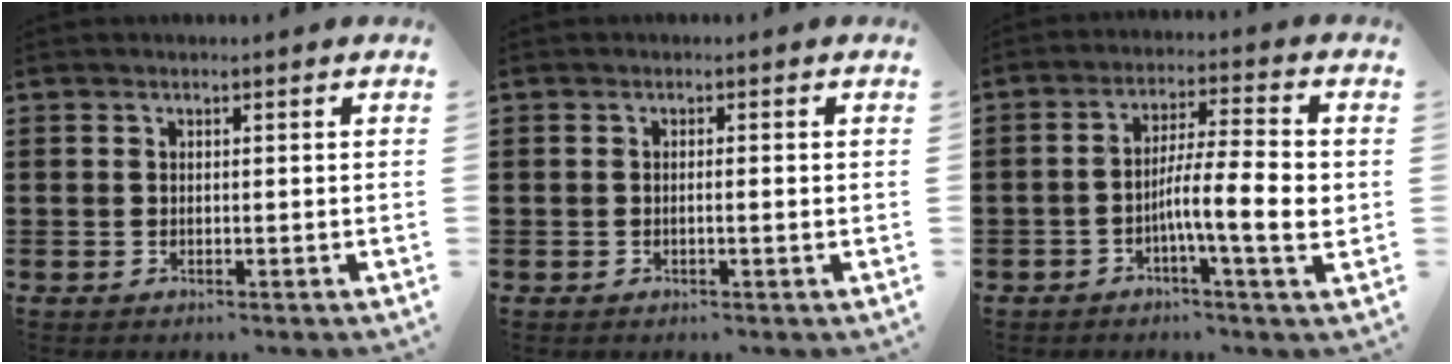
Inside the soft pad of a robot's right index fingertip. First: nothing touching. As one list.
[{"total": 0.8, "force": [-0.2, -0.1, 0.8], "torque": [-0.014, -0.004, -0.004]}, {"total": 9.5, "force": [-1.8, 1.5, 9.2], "torque": [-0.149, 0.000, -0.033]}]